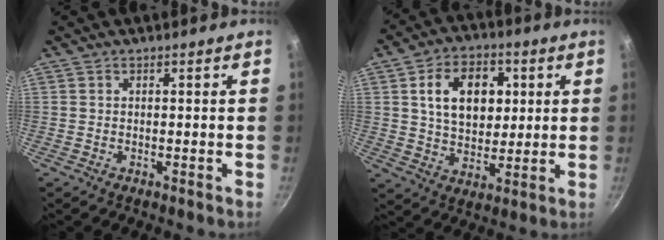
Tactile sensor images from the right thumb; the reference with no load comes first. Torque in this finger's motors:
{"motor_torque": [-0.67, 1.95, 1.22, -0.07, 0.11]}